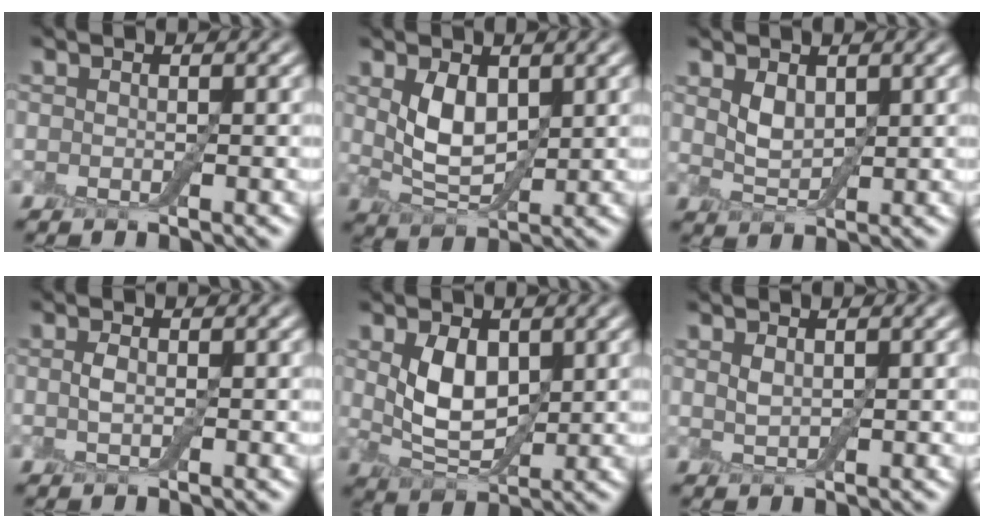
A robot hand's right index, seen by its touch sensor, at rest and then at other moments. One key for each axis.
{"total": 4.0, "fx": 1.2, "fy": 2.3, "fz": 3.1, "tx": -0.071, "ty": -0.002, "tz": 0.029}
{"total": 2.0, "fx": 1.0, "fy": 1.1, "fz": 1.3, "tx": -0.030, "ty": -0.002, "tz": 0.025}
{"total": 1.0, "fx": 0.2, "fy": 0.3, "fz": 0.9, "tx": -0.025, "ty": 0.002, "tz": 0.003}
{"total": 4.7, "fx": 1.1, "fy": 2.8, "fz": 3.6, "tx": -0.081, "ty": -0.002, "tz": 0.027}
{"total": 1.0, "fx": 0.6, "fy": 0.4, "fz": 0.7, "tx": -0.020, "ty": 0.001, "tz": 0.016}